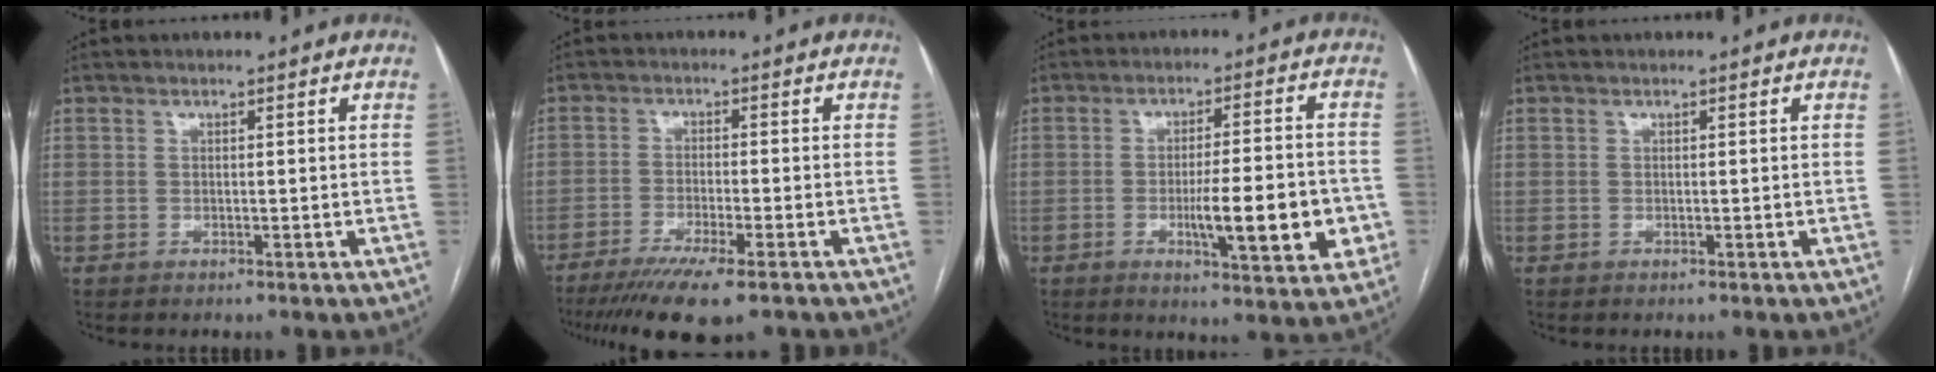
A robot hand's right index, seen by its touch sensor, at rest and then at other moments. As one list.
[{"total": 11.4, "force": [-8.4, 1.2, 7.6], "torque": [-0.115, -0.024, -0.131]}, {"total": 11.7, "force": [-3.0, 2.1, 11.2], "torque": [-0.161, 0.000, -0.038]}, {"total": 0.0}]